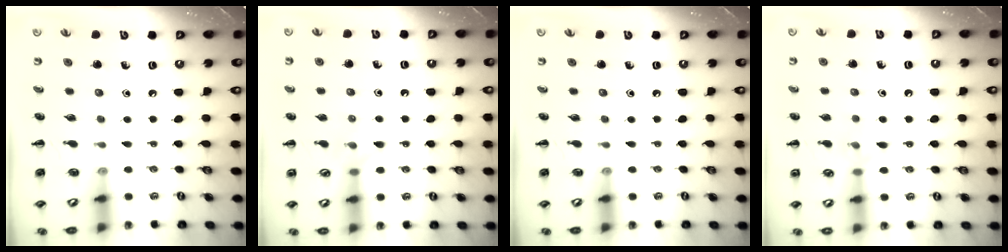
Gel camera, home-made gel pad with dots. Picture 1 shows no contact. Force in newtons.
{"total": 7.3, "press": 7.3, "slide": 0.6}
{"total": 0.0}
{"total": 8.1, "press": 7.9, "slide": 1.8}